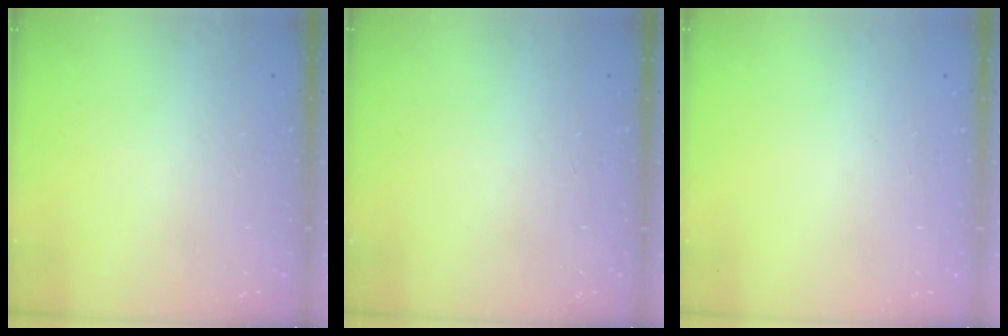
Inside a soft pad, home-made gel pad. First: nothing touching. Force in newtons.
{"total": 0.0}
{"total": 0.0}